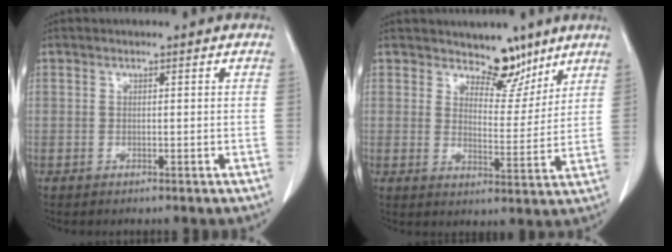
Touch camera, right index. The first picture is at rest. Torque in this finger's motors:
{"motor_torque": [-0.06, 0.42, 0.04, 0.00]}